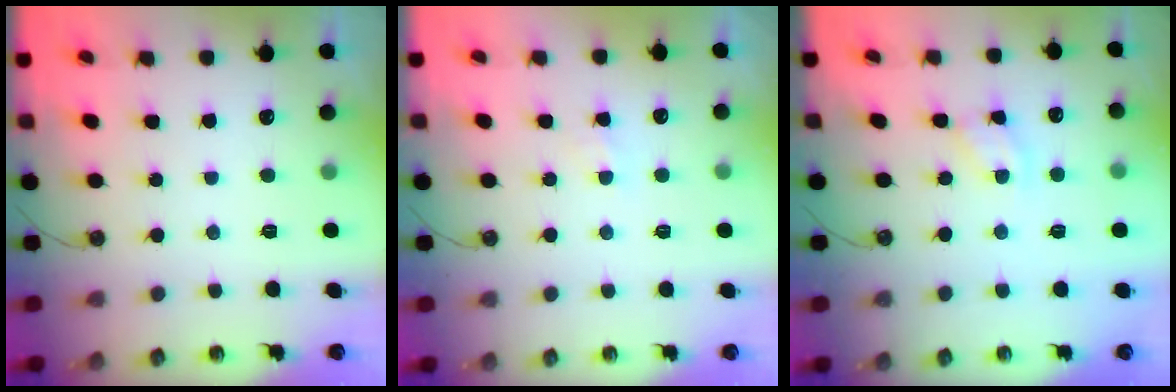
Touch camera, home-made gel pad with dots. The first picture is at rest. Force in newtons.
{"total": 4.9, "press": 4.8, "slide": 0.7}
{"total": 4.2, "press": 4.2, "slide": 0.5}